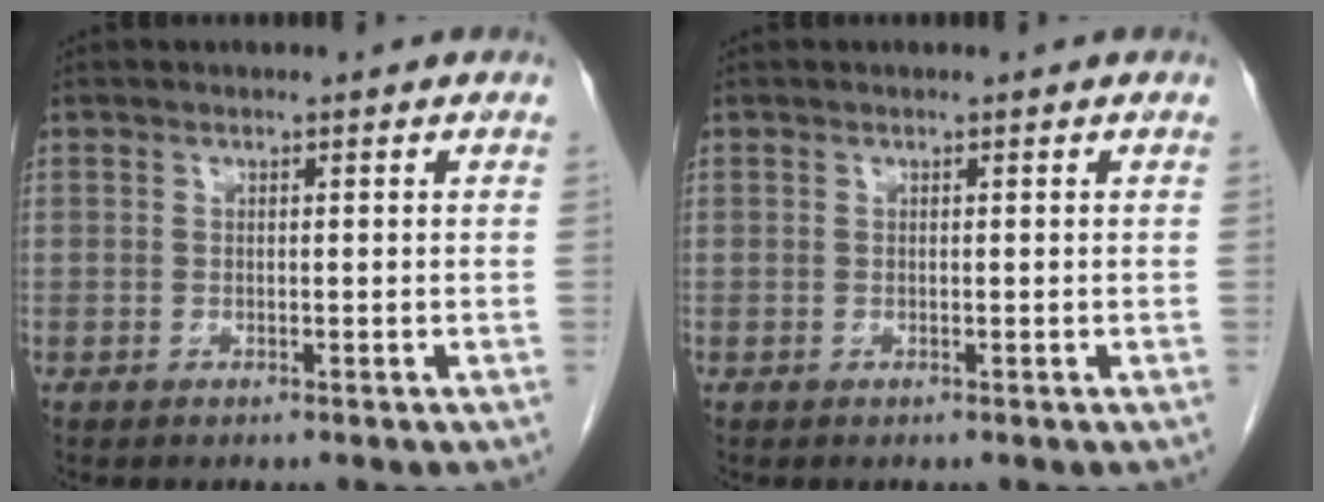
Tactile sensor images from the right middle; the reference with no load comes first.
{"total": 0.0}